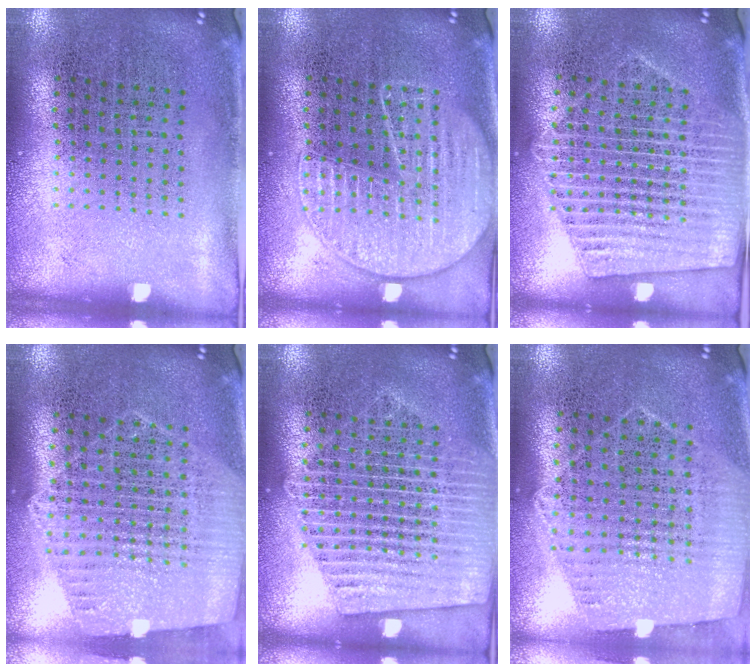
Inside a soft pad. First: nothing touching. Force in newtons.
{"total": 2.9, "press": 2.9, "slide": 0.3}
{"total": 2.0, "press": 1.8, "slide": 0.9}
{"total": 1.2, "press": 1.2, "slide": 0.1}
{"total": 1.9, "press": 1.9, "slide": 0.3}
{"total": 1.2, "press": 1.2, "slide": 0.4}